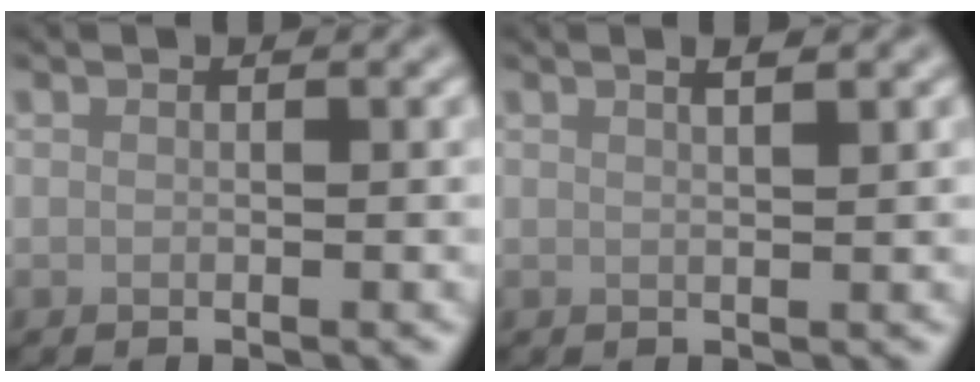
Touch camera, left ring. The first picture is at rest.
{"total": 2.1, "force": [1.2, 0.8, 1.6], "torque": [-0.006, 0.006, -0.002]}